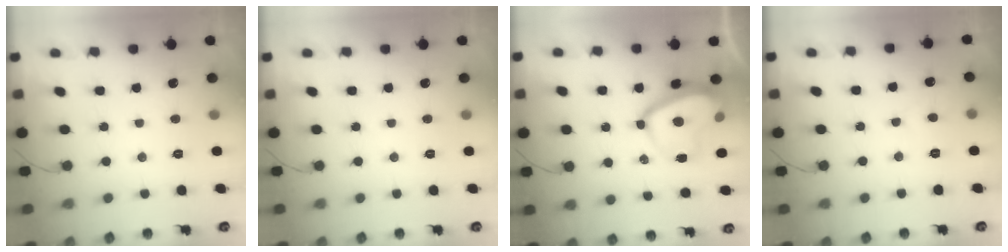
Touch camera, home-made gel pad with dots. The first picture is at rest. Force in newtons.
{"total": 0.0}
{"total": 13.2, "press": 13.1, "slide": 1.4}
{"total": 4.2, "press": 4.2, "slide": 0.4}